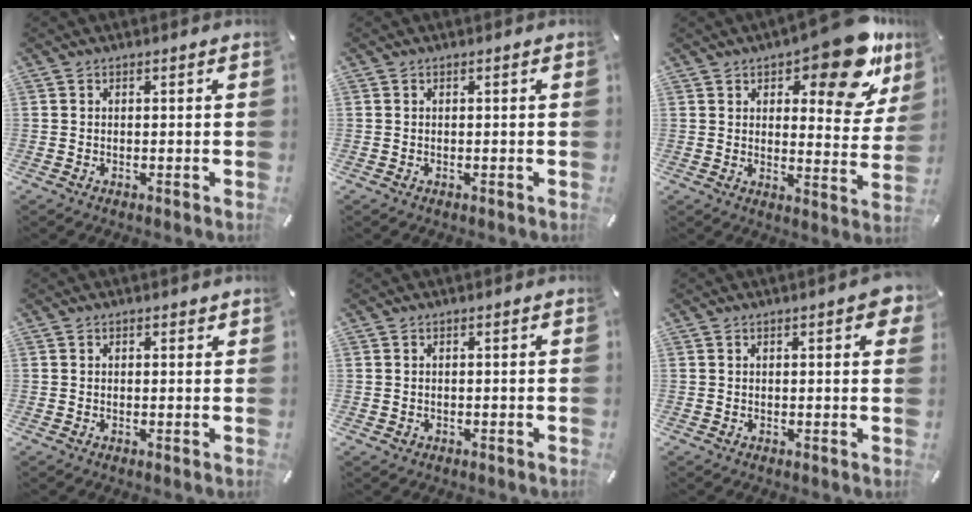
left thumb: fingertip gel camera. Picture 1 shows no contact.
{"total": 0.0}
{"total": 18.0, "force": [11.4, 7.0, 12.1], "torque": [-0.144, -0.078, 0.180]}
{"total": 0.8, "force": [0.4, 0.6, 0.3], "torque": [0.002, 0.000, 0.005]}
{"total": 0.7, "force": [0.0, 0.6, 0.2], "torque": [-0.004, 0.006, -0.002]}
{"total": 3.5, "force": [1.3, 1.1, 3.0], "torque": [-0.037, -0.005, 0.017]}